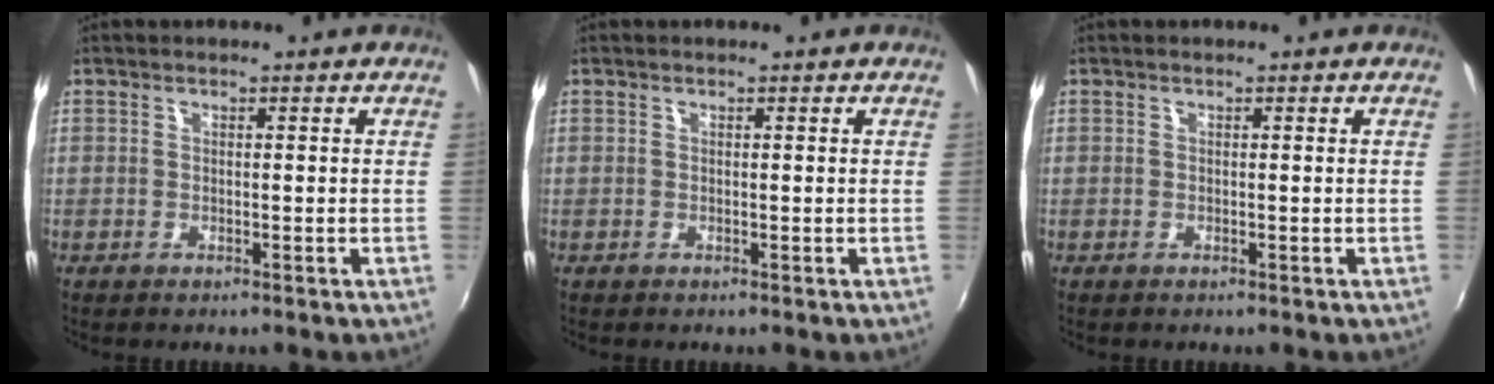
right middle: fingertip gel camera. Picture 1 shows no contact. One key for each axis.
{"total": 0.0}
{"total": 0.0}